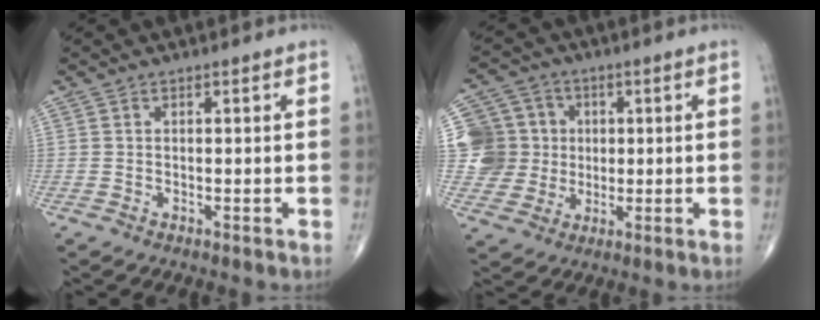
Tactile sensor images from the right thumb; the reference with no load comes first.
{"total": 10.7, "force": [1.1, 10.3, 2.4], "torque": [-0.015, 0.017, 0.022]}